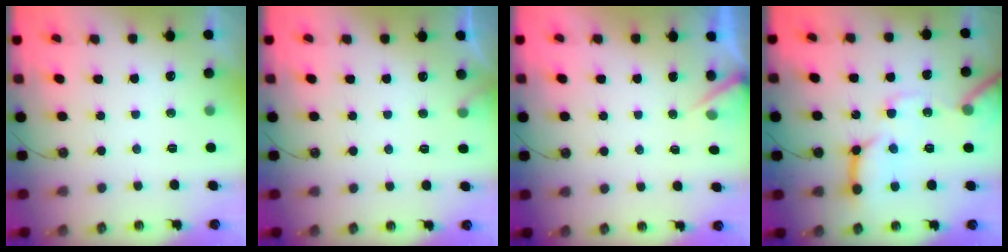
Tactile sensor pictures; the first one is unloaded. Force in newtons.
{"total": 3.9, "press": 3.9, "slide": 0.2}
{"total": 3.3, "press": 3.3, "slide": 0.1}
{"total": 16.6, "press": 16.5, "slide": 1.8}